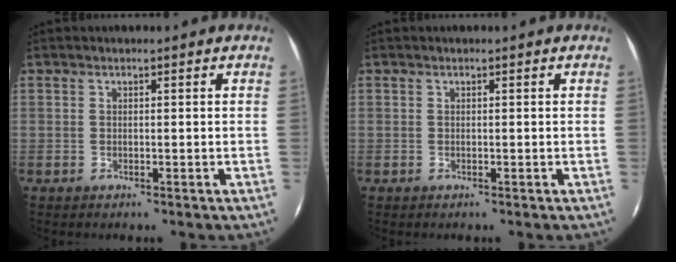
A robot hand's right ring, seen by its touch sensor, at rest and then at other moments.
{"total": 0.0}